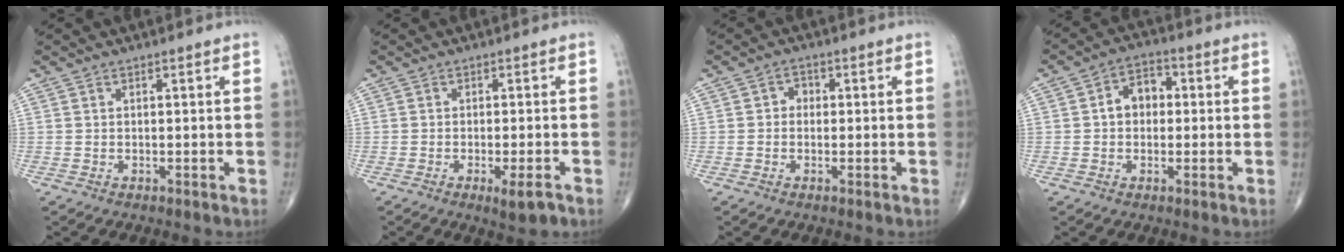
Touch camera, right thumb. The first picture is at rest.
{"total": 3.7, "force": [-1.9, 0.8, 3.1], "torque": [-0.046, -0.002, -0.027]}
{"total": 2.1, "force": [0.0, 1.8, 1.1], "torque": [0.000, 0.008, -0.008]}
{"total": 6.0, "force": [0.3, 4.5, 4.0], "torque": [-0.045, 0.020, -0.005]}